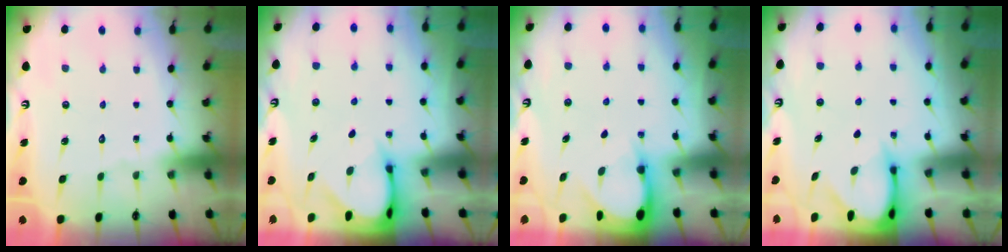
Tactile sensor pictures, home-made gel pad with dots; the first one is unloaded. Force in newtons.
{"total": 3.5, "press": 3.5, "slide": 0.2}
{"total": 3.1, "press": 3.1, "slide": 0.2}
{"total": 3.5, "press": 3.4, "slide": 0.3}